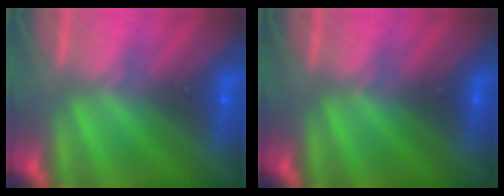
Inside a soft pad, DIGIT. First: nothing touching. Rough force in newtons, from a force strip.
{"total": 0.0}